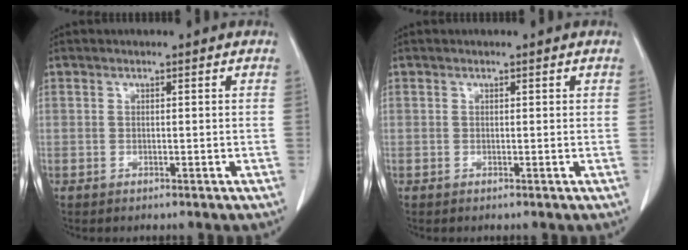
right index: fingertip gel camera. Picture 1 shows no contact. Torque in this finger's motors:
{"motor_torque": [0.04, 0.02, -0.01, 0.01]}